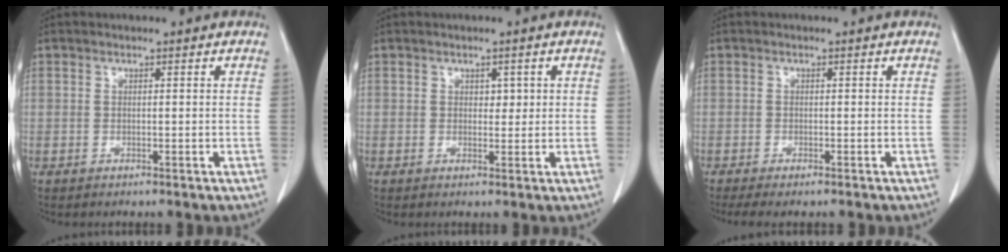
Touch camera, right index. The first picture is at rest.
{"total": 1.7, "force": [0.5, 1.1, 1.2], "torque": [-0.012, -0.001, 0.007]}
{"total": 4.4, "force": [-3.6, 0.8, 2.4], "torque": [-0.034, -0.012, -0.052]}